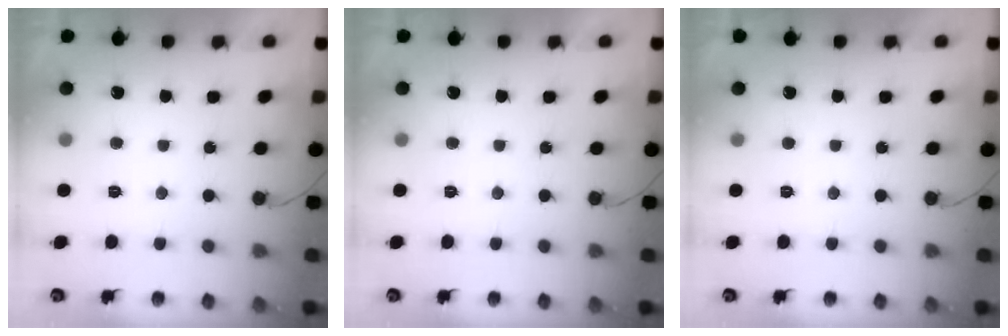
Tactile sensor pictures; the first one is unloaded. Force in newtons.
{"total": 0.0}
{"total": 0.0}